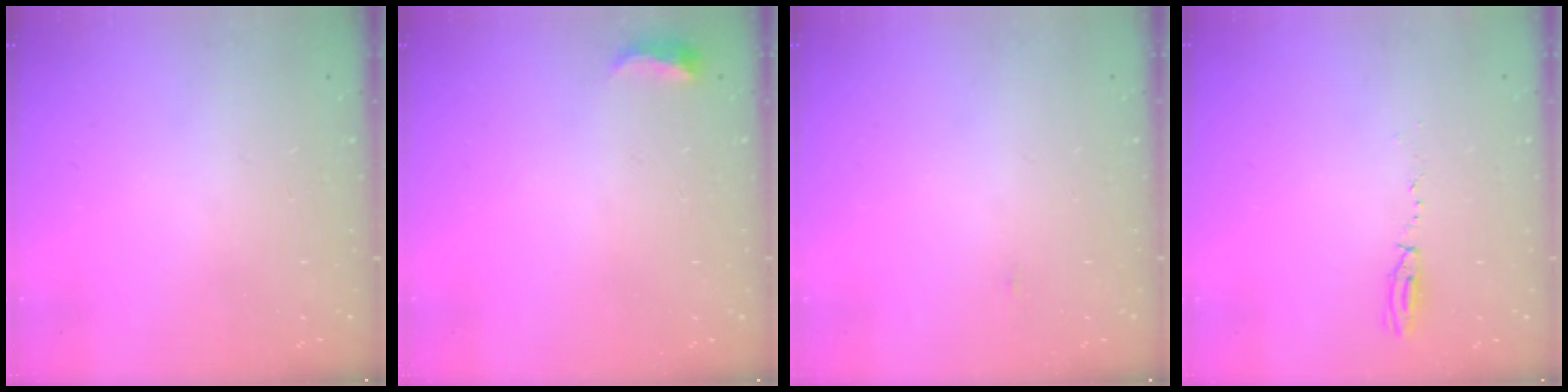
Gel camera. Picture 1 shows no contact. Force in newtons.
{"total": 3.9, "press": 3.8, "slide": 0.9}
{"total": 9.0, "press": 1.8, "slide": 8.9}
{"total": 3.6, "press": 3.5, "slide": 0.8}